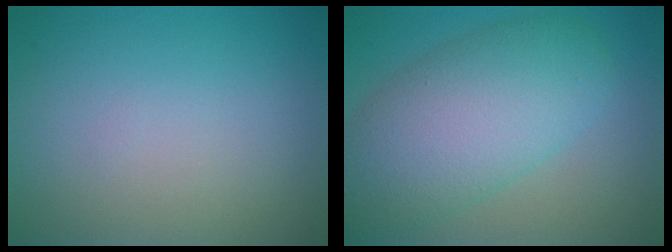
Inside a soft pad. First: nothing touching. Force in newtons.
{"total": 8.8, "press": 8.8, "slide": 0.3}